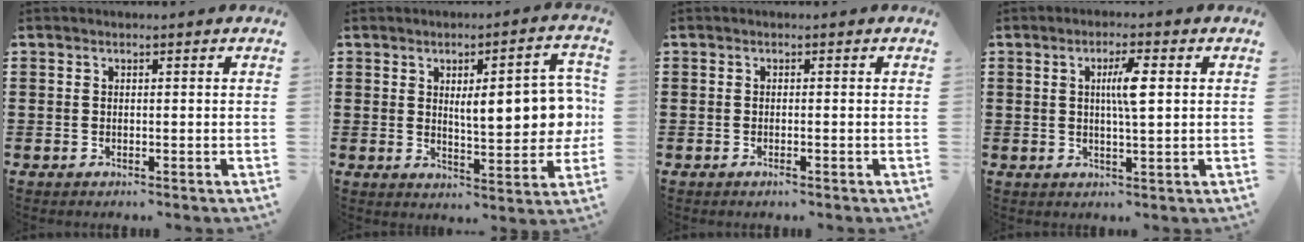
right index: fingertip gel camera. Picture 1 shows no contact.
{"total": 10.0, "force": [1.5, 3.4, 9.3], "torque": [-0.130, -0.005, 0.017]}
{"total": 0.7, "force": [-0.4, 0.0, 0.5], "torque": [-0.010, -0.003, -0.007]}
{"total": 4.8, "force": [0.9, 0.7, 4.6], "torque": [-0.090, 0.006, 0.011]}